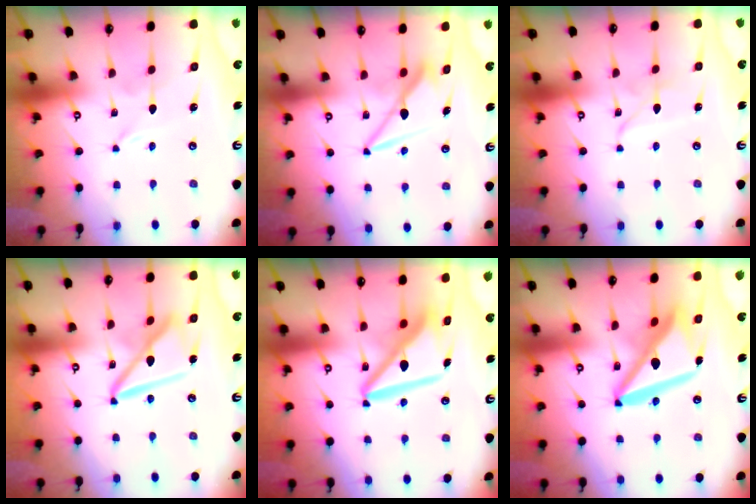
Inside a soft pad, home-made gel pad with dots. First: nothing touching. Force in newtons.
{"total": 8.0, "press": 7.9, "slide": 0.6}
{"total": 2.6, "press": 2.6, "slide": 0.1}
{"total": 13.6, "press": 13.6, "slide": 1.4}
{"total": 12.6, "press": 12.5, "slide": 1.5}
{"total": 14.4, "press": 14.4, "slide": 1.5}